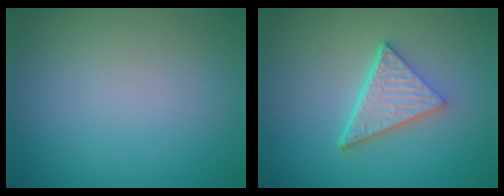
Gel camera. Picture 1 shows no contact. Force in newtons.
{"total": 5.2, "press": 3.6, "slide": 3.7}